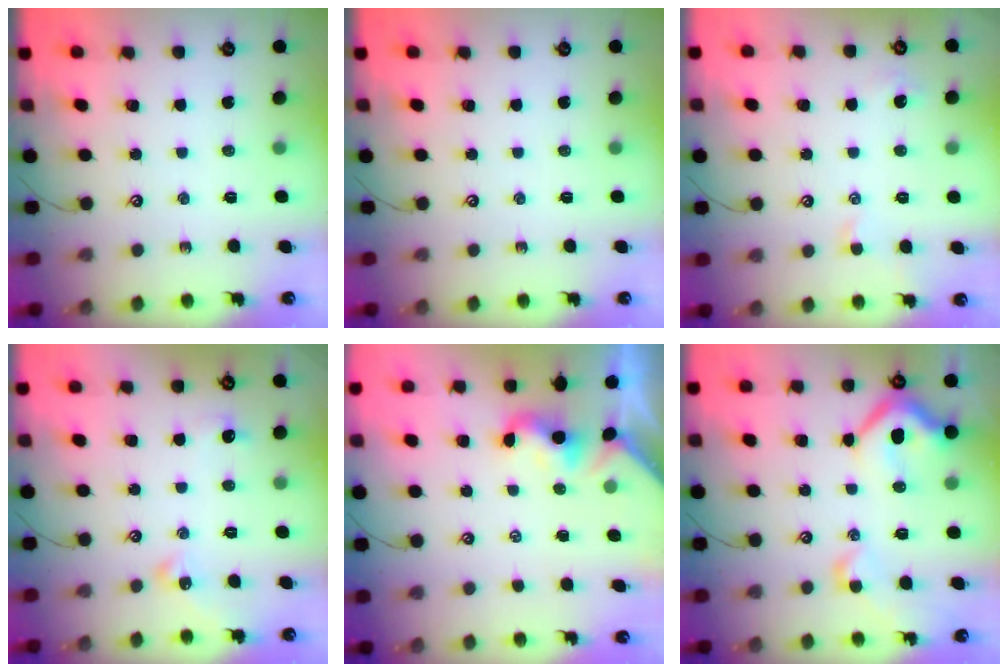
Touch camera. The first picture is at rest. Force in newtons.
{"total": 0.0}
{"total": 0.9, "press": 0.7, "slide": 0.5}
{"total": 2.6, "press": 2.6, "slide": 0.6}
{"total": 2.2, "press": 2.1, "slide": 0.5}
{"total": 12.0, "press": 11.9, "slide": 1.0}